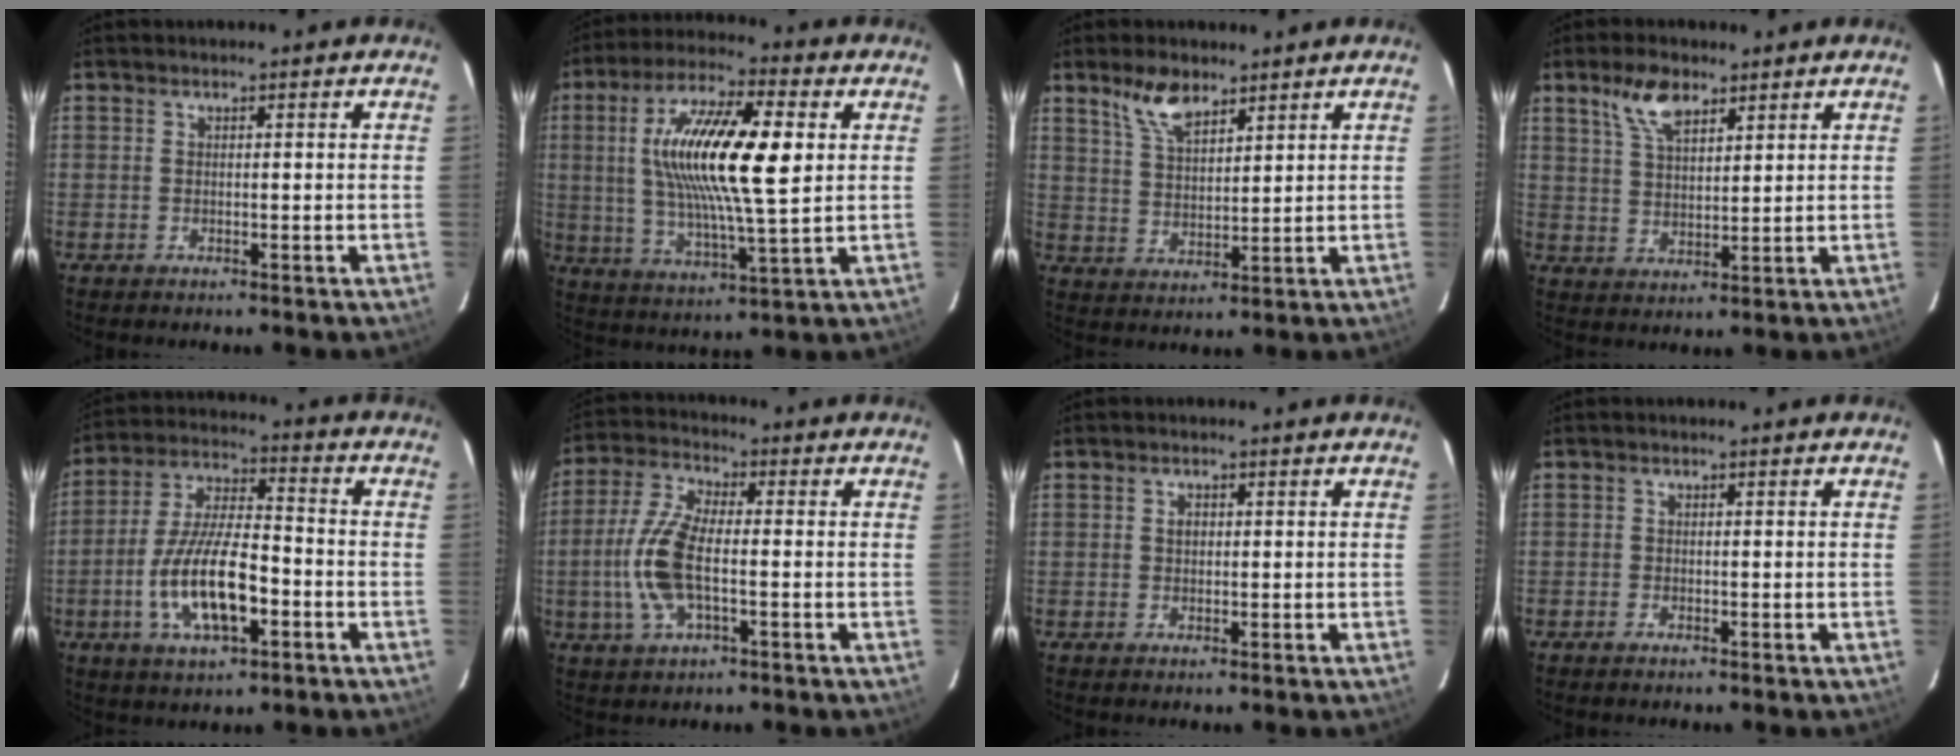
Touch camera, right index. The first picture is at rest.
{"total": 18.6, "force": [3.5, 4.5, 17.8], "torque": [-0.325, 0.011, 0.058]}
{"total": 7.0, "force": [5.1, 2.9, 3.9], "torque": [-0.072, 0.005, 0.102]}
{"total": 7.2, "force": [4.6, 3.2, 4.5], "torque": [-0.084, 0.010, 0.090]}
{"total": 14.5, "force": [-4.9, 4.8, 12.7], "torque": [-0.261, -0.007, -0.086]}
{"total": 11.3, "force": [-2.0, 4.6, 10.1], "torque": [-0.225, 0.005, -0.042]}
{"total": 1.3, "force": [0.2, 1.1, 0.7], "torque": [-0.011, 0.005, 0.002]}
{"total": 0.7, "force": [-0.6, 0.4, 0.1], "torque": [-0.004, 0.000, -0.013]}